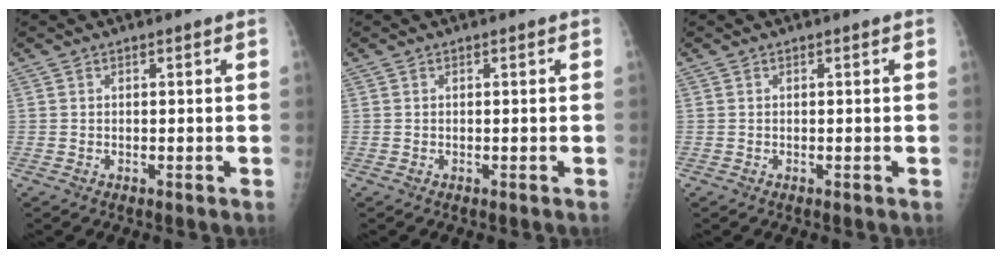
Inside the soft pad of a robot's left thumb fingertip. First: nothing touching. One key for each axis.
{"total": 0.0}
{"total": 0.0}